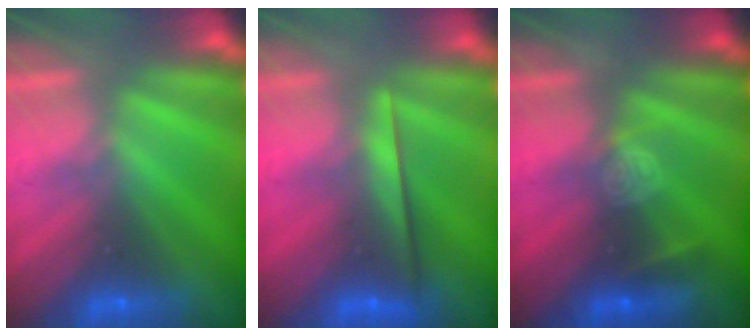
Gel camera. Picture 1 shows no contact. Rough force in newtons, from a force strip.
{"total": 2.2}
{"total": 3.7}